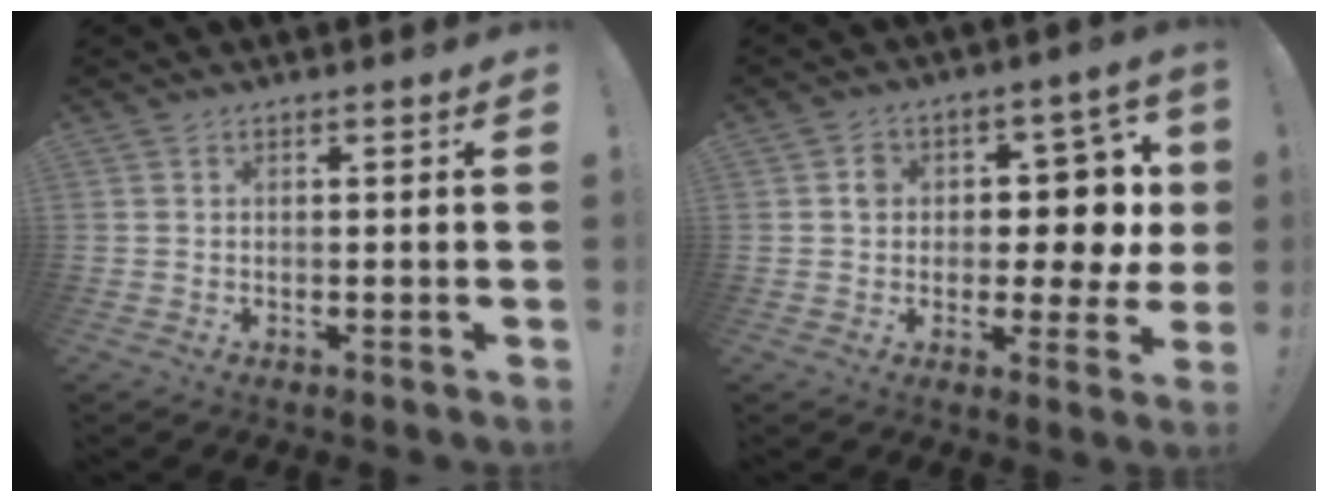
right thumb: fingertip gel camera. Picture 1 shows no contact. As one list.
[{"total": 8.8, "force": [1.6, 6.2, 6.0], "torque": [-0.076, -0.019, 0.026]}]